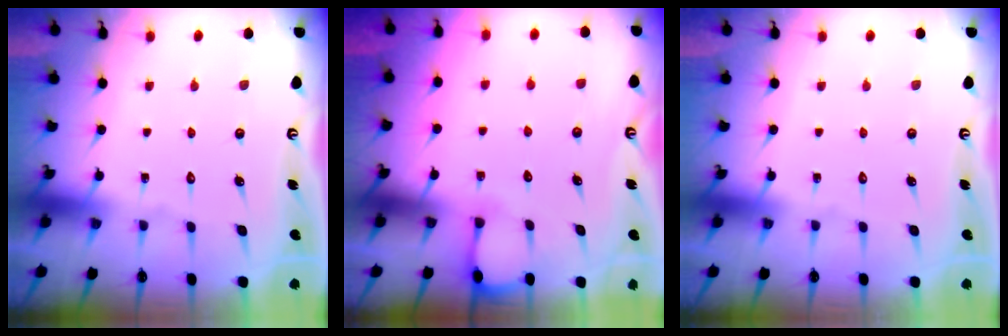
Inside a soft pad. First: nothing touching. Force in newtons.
{"total": 2.5, "press": 2.5, "slide": 0.2}
{"total": 0.0}